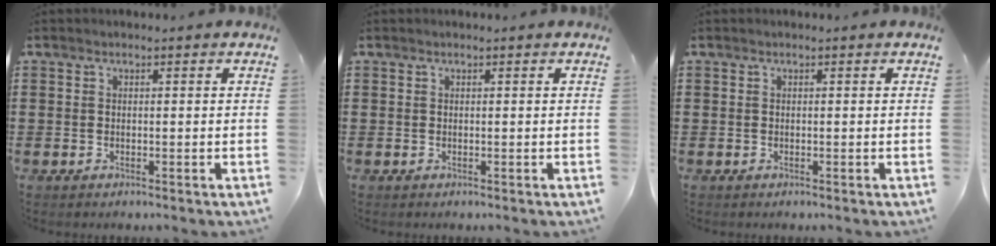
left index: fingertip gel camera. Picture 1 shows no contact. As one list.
[{"total": 0.0}, {"total": 0.0}]